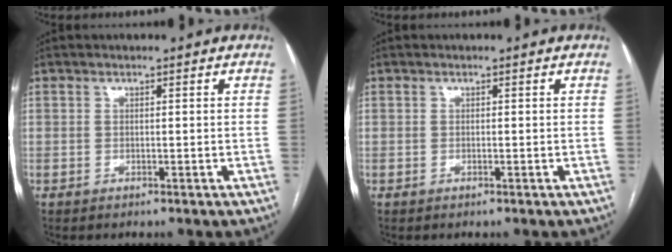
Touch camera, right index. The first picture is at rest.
{"total": 0.0}